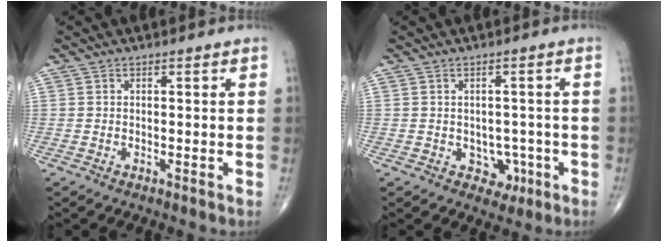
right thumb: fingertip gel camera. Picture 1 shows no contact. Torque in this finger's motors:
{"motor_torque": [-0.31, 0.22, -0.07, -0.06, 0.01]}